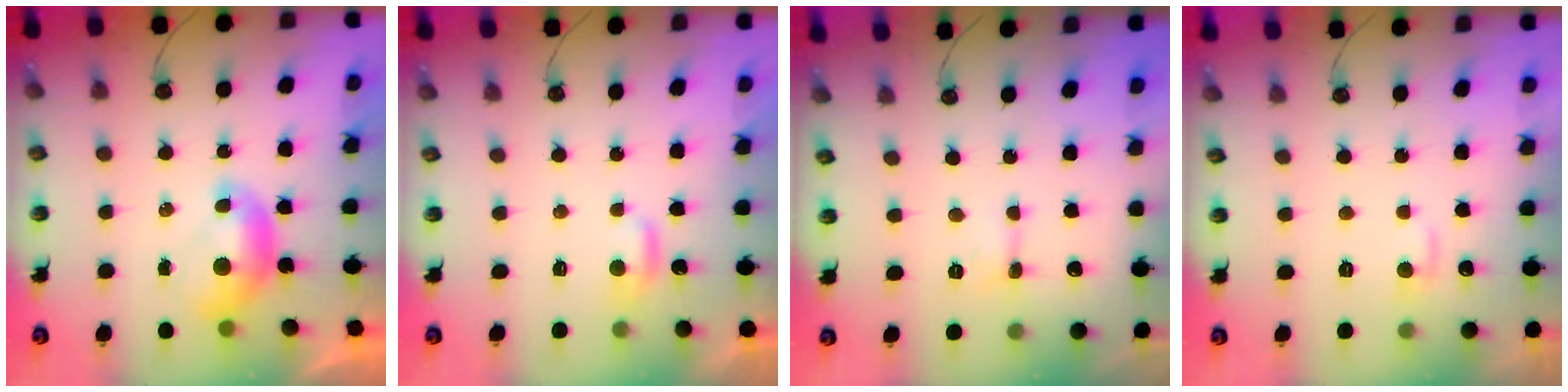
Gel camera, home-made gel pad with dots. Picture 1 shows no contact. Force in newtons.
{"total": 1.8, "press": 1.8, "slide": 0.4}
{"total": 1.0, "press": 1.0, "slide": 0.1}
{"total": 2.8, "press": 2.7, "slide": 0.5}